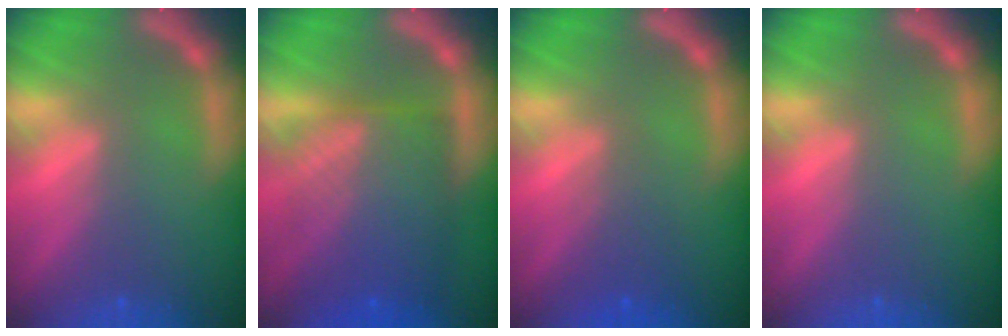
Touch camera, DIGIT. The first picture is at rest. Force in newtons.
{"total": 10.0}
{"total": 2.5}
{"total": 0.0}